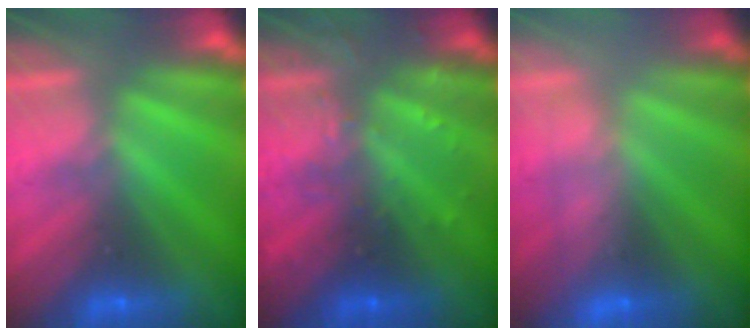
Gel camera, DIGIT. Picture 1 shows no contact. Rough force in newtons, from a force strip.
{"total": 2.9}
{"total": 2.4}